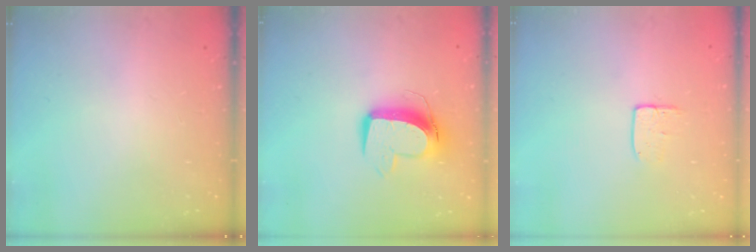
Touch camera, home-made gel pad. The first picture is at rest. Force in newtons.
{"total": 11.7, "press": 11.6, "slide": 1.5}
{"total": 5.4, "press": 5.4, "slide": 0.4}